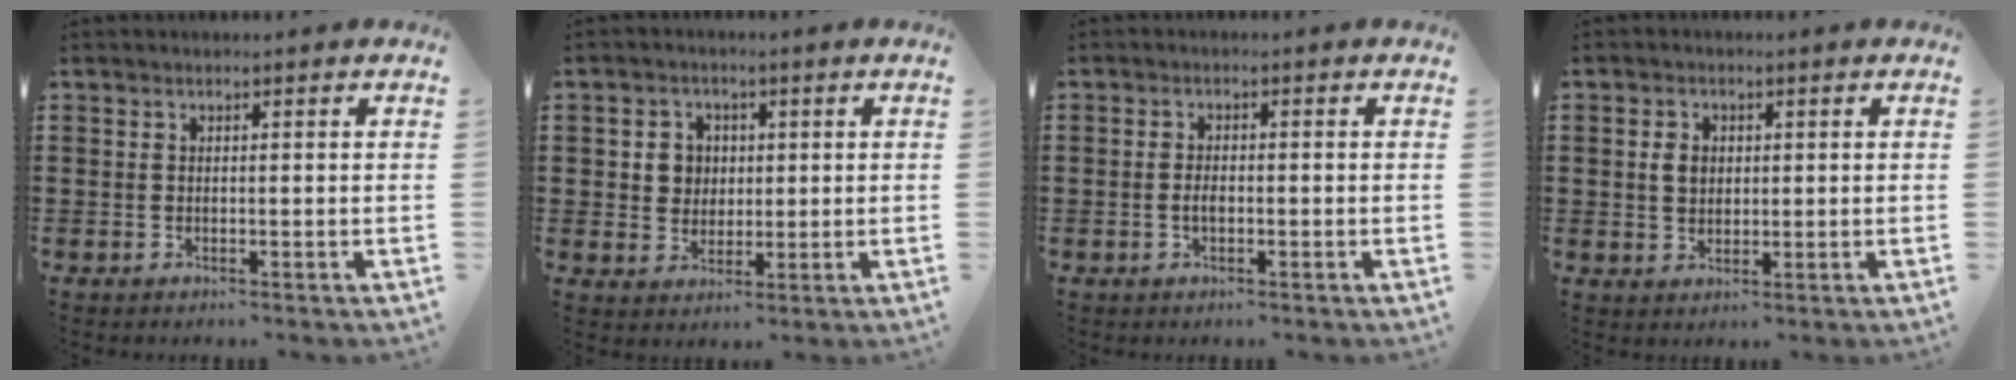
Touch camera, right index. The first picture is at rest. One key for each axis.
{"total": 3.8, "fx": 0.6, "fy": 3.6, "fz": 1.0, "tx": -0.036, "ty": 0.011, "tz": 0.007}
{"total": 1.7, "fx": -0.5, "fy": 0.7, "fz": 1.4, "tx": -0.029, "ty": 0.001, "tz": -0.010}
{"total": 2.5, "fx": 0.3, "fy": 1.9, "fz": 1.7, "tx": -0.037, "ty": 0.008, "tz": 0.004}